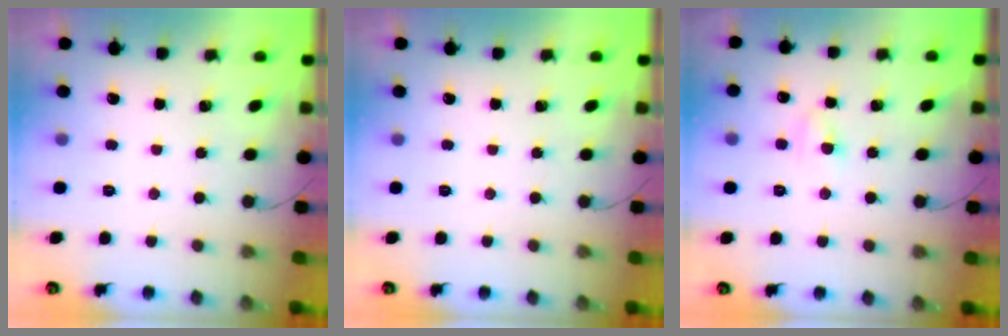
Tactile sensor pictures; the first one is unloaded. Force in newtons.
{"total": 0.0}
{"total": 4.2, "press": 4.0, "slide": 1.3}